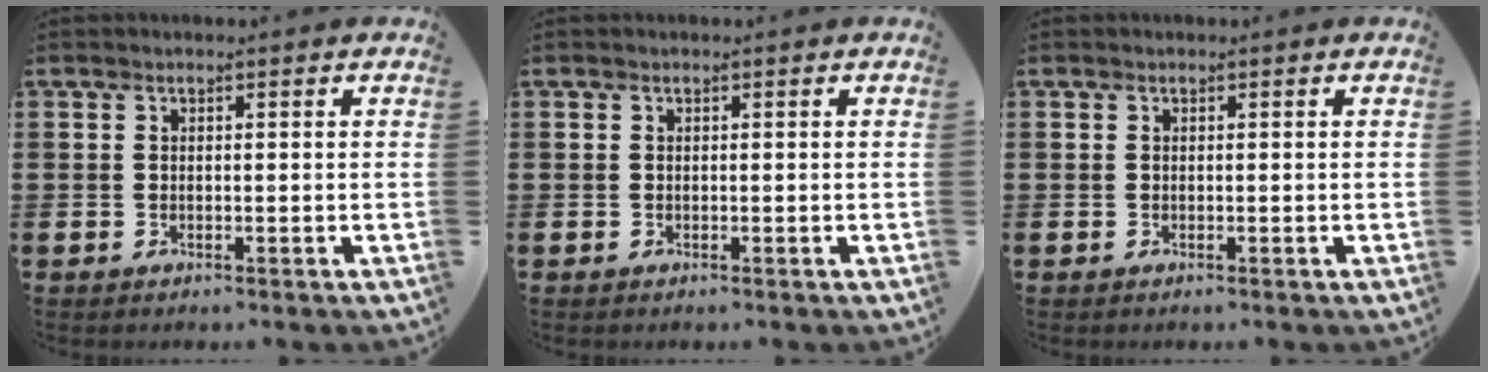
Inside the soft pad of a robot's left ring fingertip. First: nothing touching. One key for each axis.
{"total": 0.0}
{"total": 0.0}